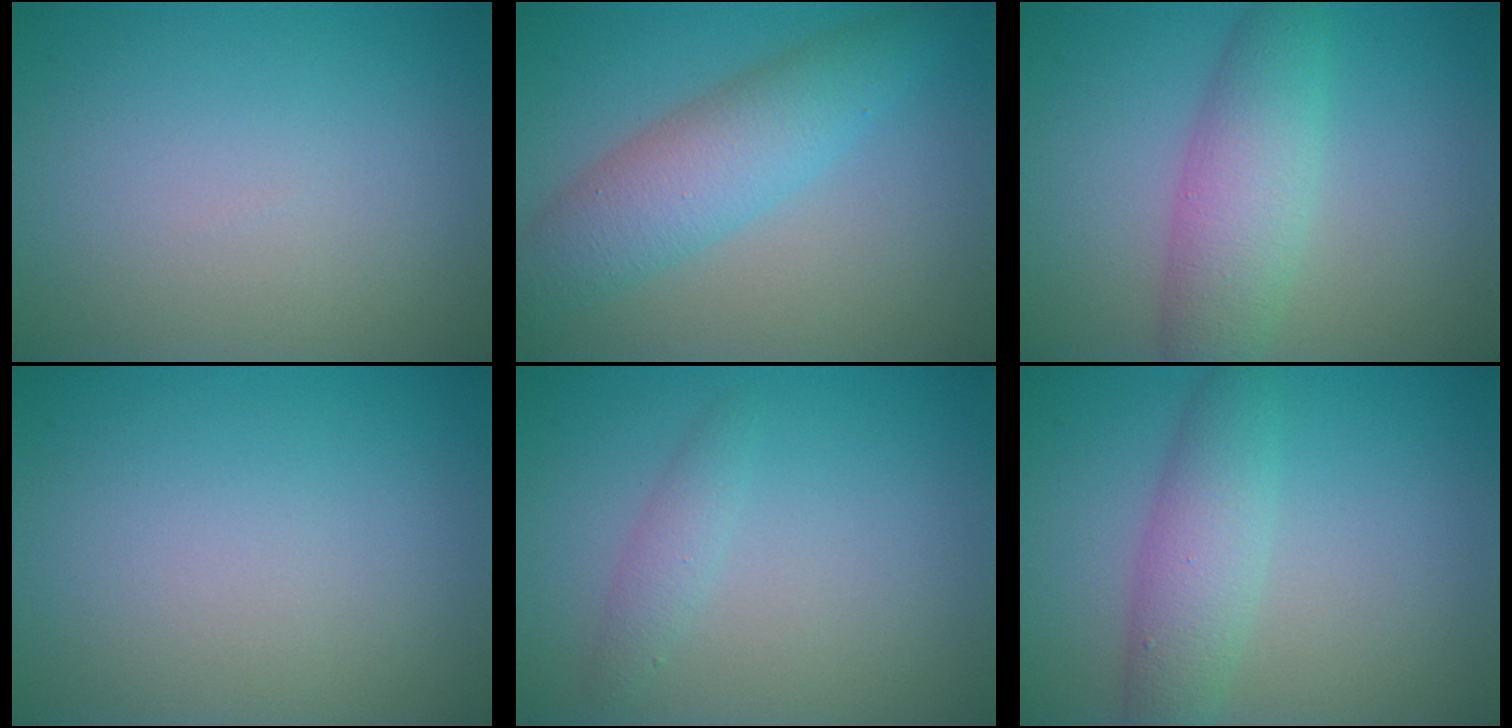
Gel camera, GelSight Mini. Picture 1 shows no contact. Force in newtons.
{"total": 5.3, "press": 5.3, "slide": 0.1}
{"total": 4.7, "press": 4.7, "slide": 0.1}
{"total": 0.0}
{"total": 1.4, "press": 1.4, "slide": 0.0}
{"total": 3.8, "press": 3.8, "slide": 0.1}